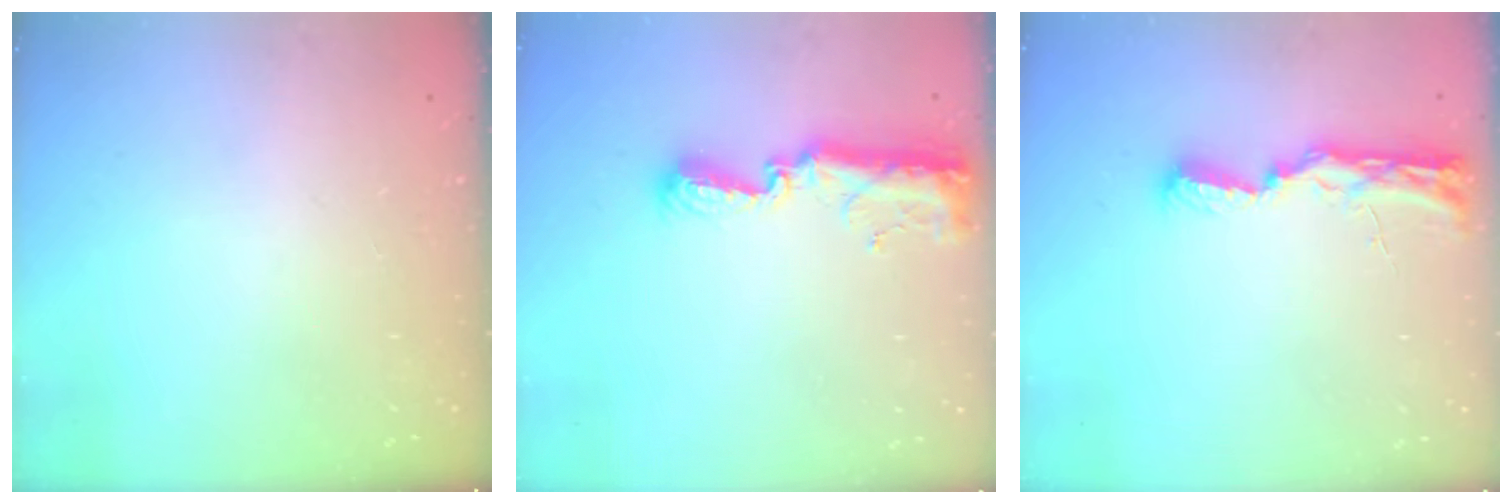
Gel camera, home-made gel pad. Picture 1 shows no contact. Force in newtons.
{"total": 12.7, "press": 11.4, "slide": 5.6}
{"total": 9.4, "press": 9.2, "slide": 2.0}